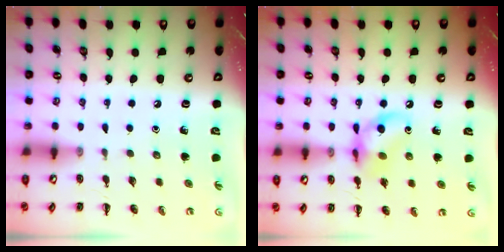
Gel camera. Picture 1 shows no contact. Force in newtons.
{"total": 12.4, "press": 12.3, "slide": 1.8}